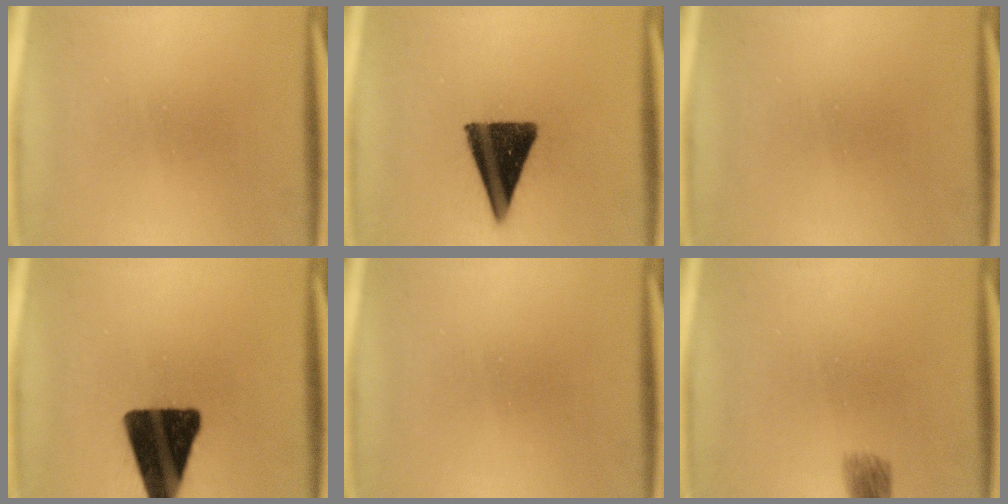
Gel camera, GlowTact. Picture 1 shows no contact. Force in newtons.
{"total": 14.4}
{"total": 0.0}
{"total": 17.1}
{"total": 0.0}
{"total": 3.4}